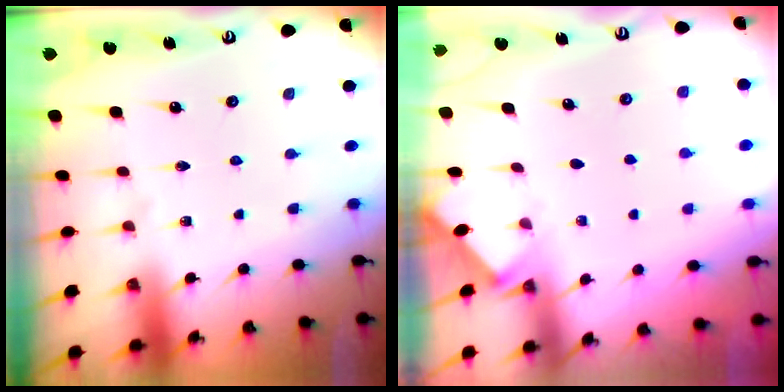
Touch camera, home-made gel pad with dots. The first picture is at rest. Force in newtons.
{"total": 1.7, "press": 1.6, "slide": 0.2}